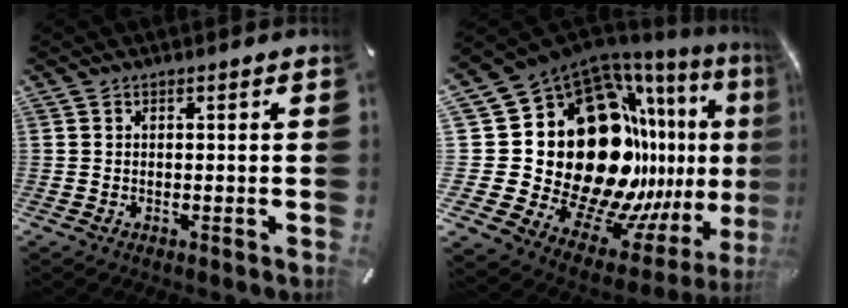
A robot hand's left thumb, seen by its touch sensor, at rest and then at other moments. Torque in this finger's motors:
{"motor_torque": [2.53, 2.49, 2.77, 0.00, 0.35]}